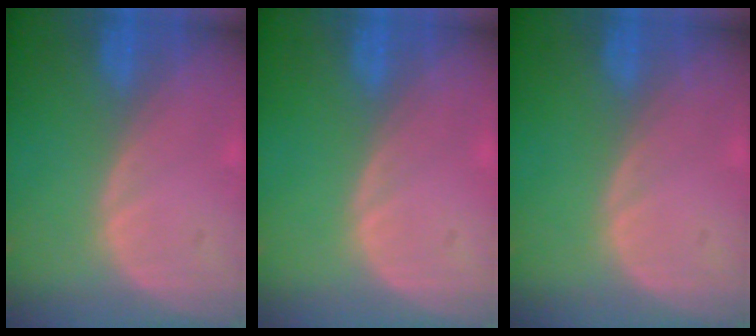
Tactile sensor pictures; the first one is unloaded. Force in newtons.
{"total": 0.0}
{"total": 0.0}